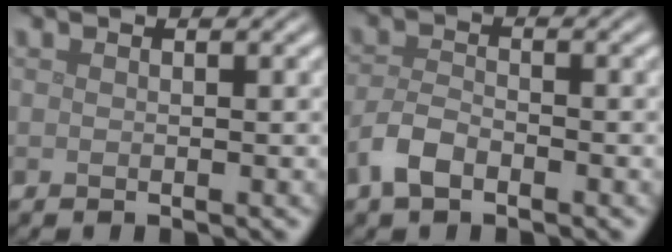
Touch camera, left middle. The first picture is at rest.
{"total": 2.6, "force": [-1.6, 1.2, 1.7], "torque": [-0.035, 0.003, -0.039]}